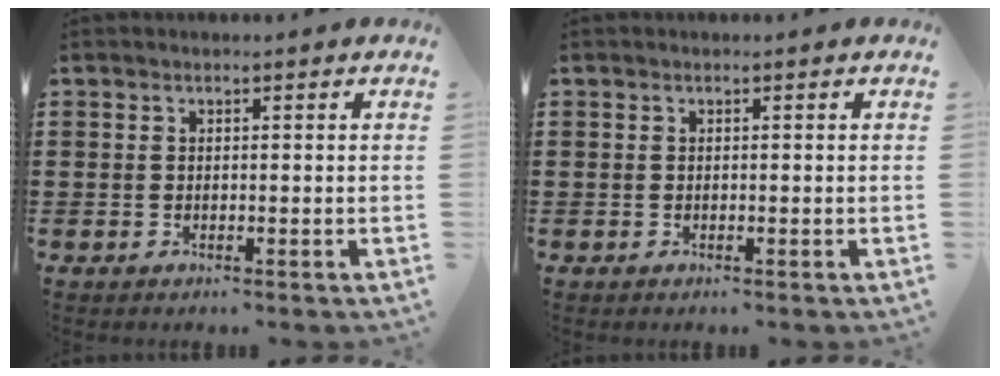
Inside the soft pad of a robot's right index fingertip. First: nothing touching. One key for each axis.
{"total": 0.0}